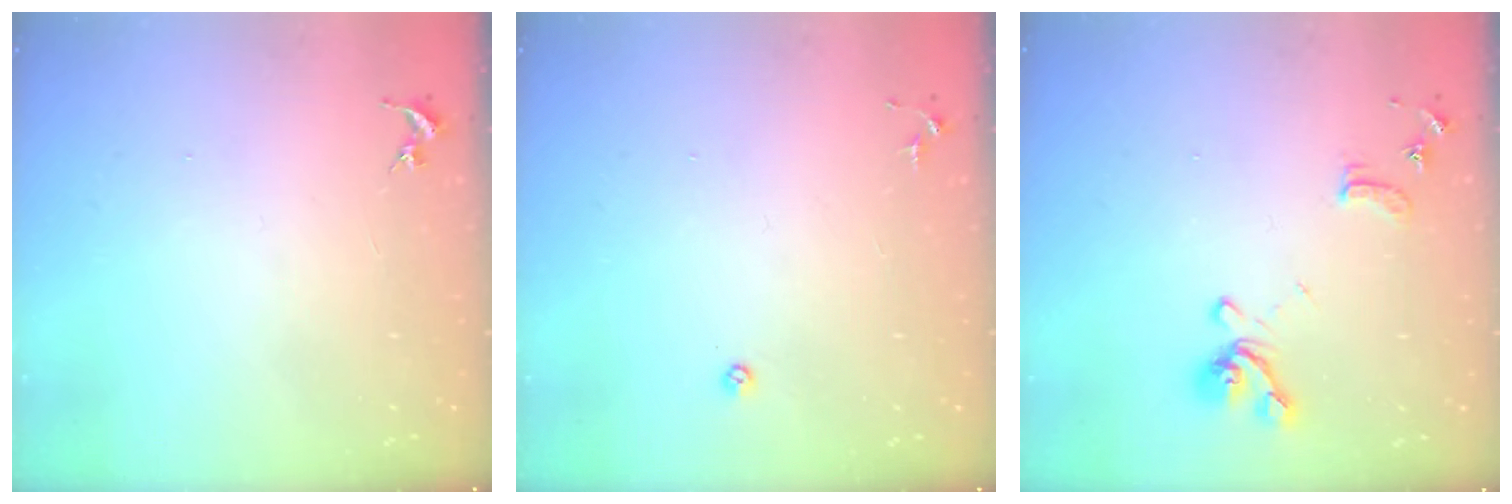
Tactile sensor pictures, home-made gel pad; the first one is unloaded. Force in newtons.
{"total": 3.5, "press": 3.4, "slide": 0.7}
{"total": 12.8, "press": 12.7, "slide": 1.4}